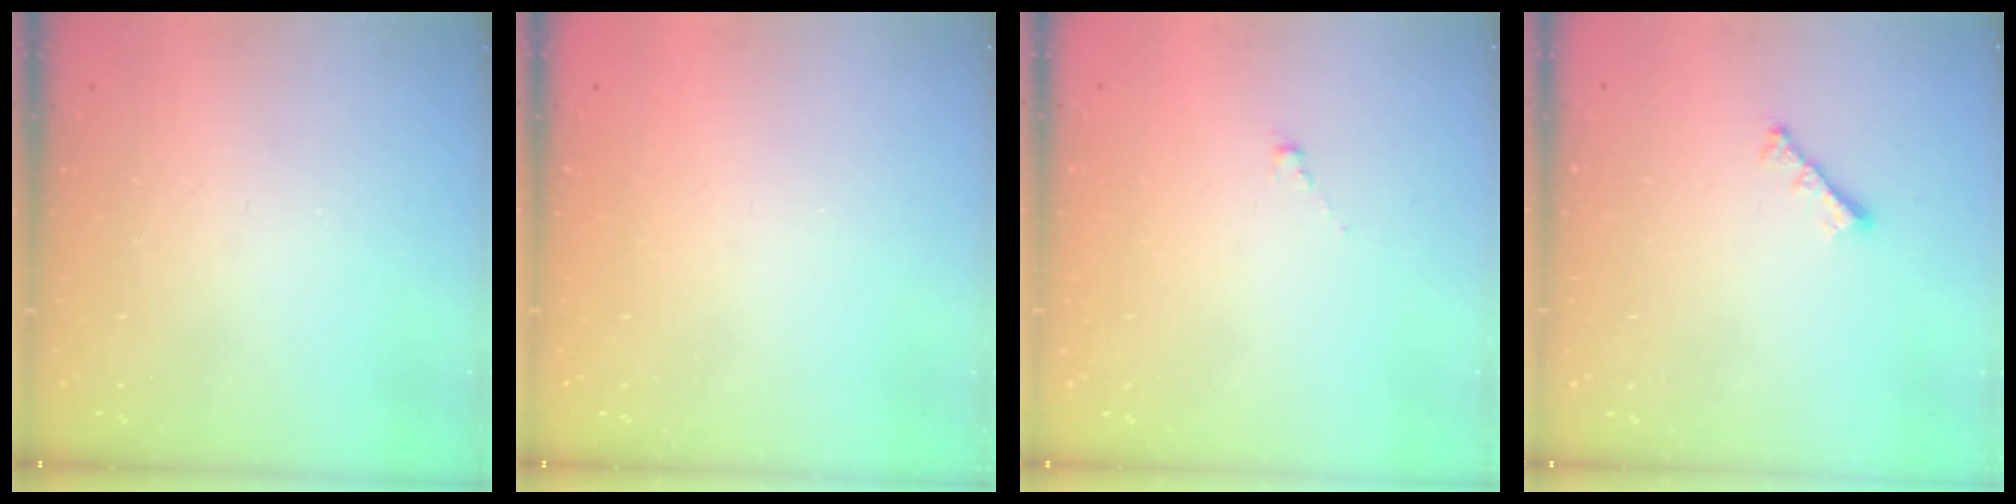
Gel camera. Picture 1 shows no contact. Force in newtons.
{"total": 1.3, "press": 1.3, "slide": 0.2}
{"total": 0.8, "press": 0.7, "slide": 0.5}
{"total": 2.8, "press": 2.7, "slide": 0.6}